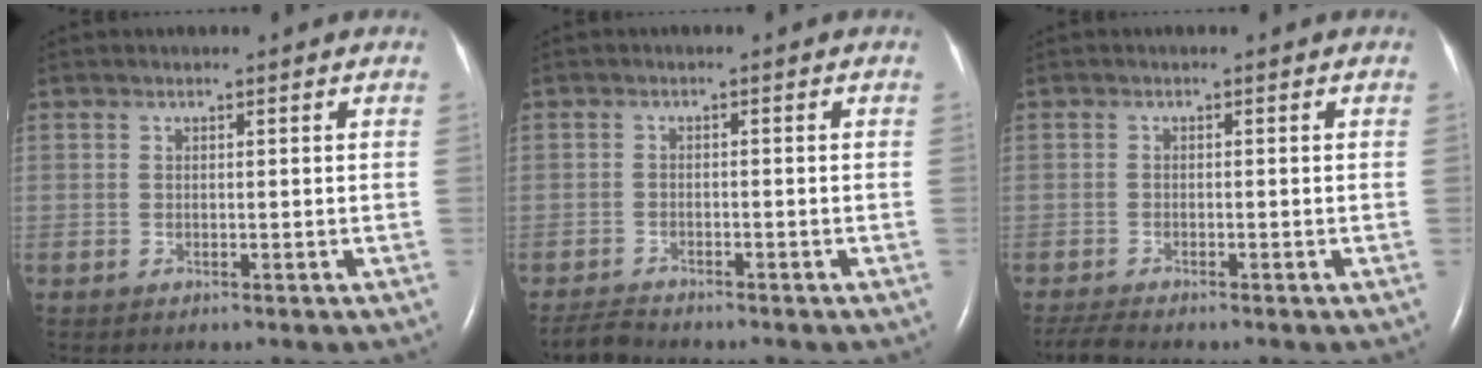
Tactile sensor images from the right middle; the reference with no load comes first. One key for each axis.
{"total": 2.2, "fx": -2.2, "fy": 0.0, "fz": 0.0, "tx": -0.006, "ty": -0.013, "tz": -0.040}
{"total": 2.7, "fx": -2.5, "fy": -0.1, "fz": 1.0, "tx": -0.026, "ty": -0.012, "tz": -0.045}